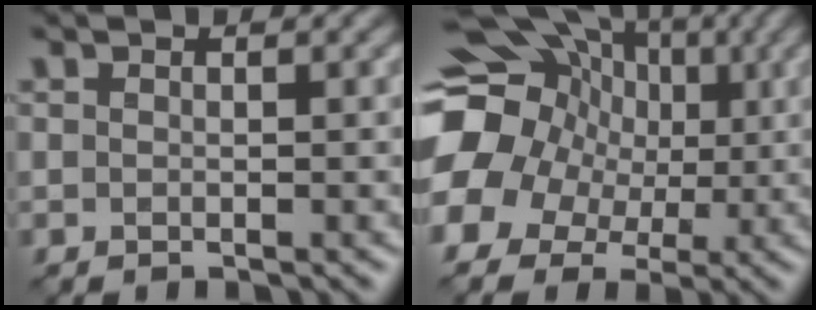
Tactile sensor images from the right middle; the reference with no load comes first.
{"total": 15.1, "force": [2.6, 12.7, 7.7], "torque": [-0.163, 0.028, 0.029]}